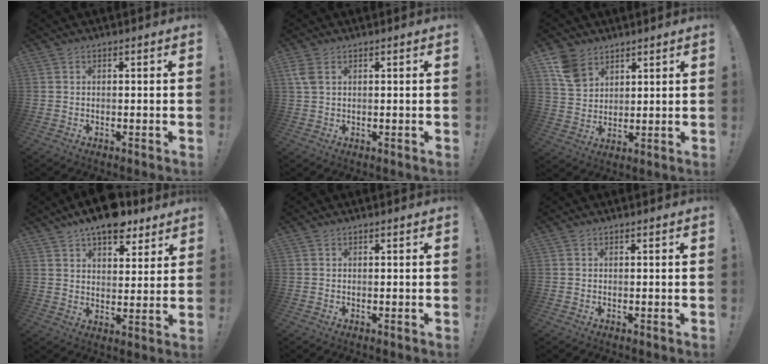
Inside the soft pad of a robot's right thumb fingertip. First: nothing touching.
{"total": 3.4, "force": [1.4, 1.8, 2.6], "torque": [-0.060, 0.000, 0.025]}
{"total": 9.6, "force": [6.1, 6.5, 3.6], "torque": [-0.053, -0.031, 0.123]}
{"total": 11.6, "force": [8.6, 5.0, 5.9], "torque": [-0.085, -0.051, 0.153]}
{"total": 0.0}
{"total": 0.0}